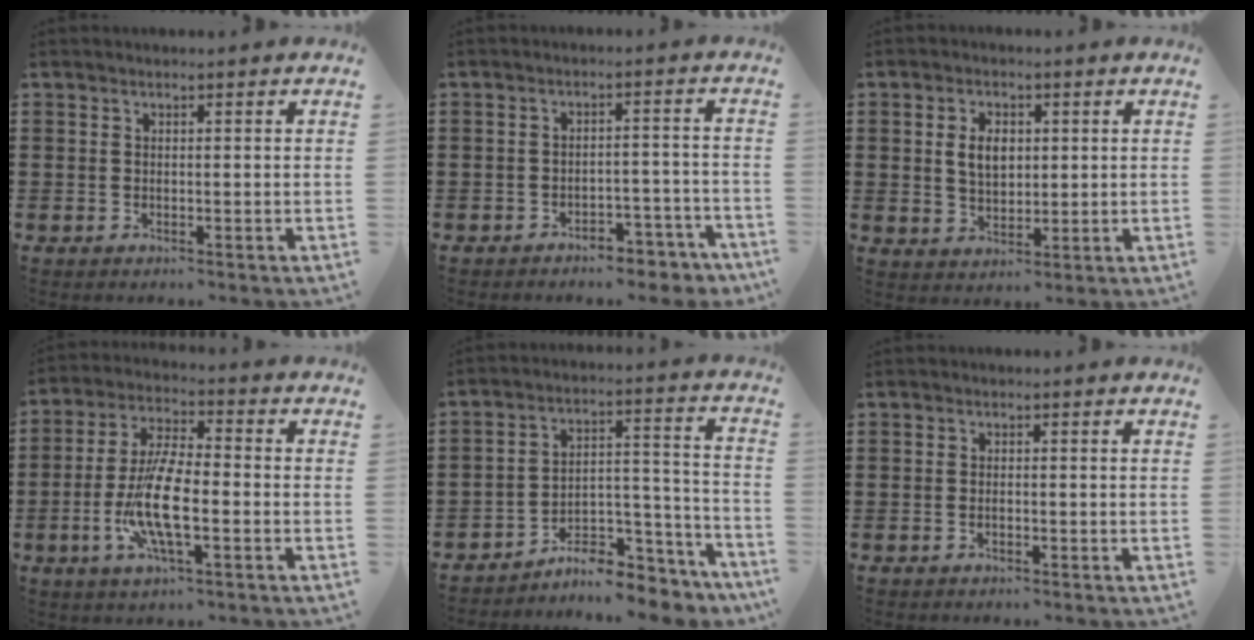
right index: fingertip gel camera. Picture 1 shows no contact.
{"total": 4.2, "force": [-4.0, 0.8, 1.0], "torque": [-0.018, 0.007, -0.080]}
{"total": 4.5, "force": [0.8, 2.9, 3.3], "torque": [-0.065, 0.008, 0.011]}
{"total": 10.0, "force": [-2.7, 3.0, 9.1], "torque": [-0.204, -0.014, -0.057]}
{"total": 7.5, "force": [-6.7, 2.4, 2.3], "torque": [-0.028, 0.022, -0.125]}
{"total": 0.7, "force": [-0.4, 0.2, 0.5], "torque": [-0.011, -0.004, -0.006]}